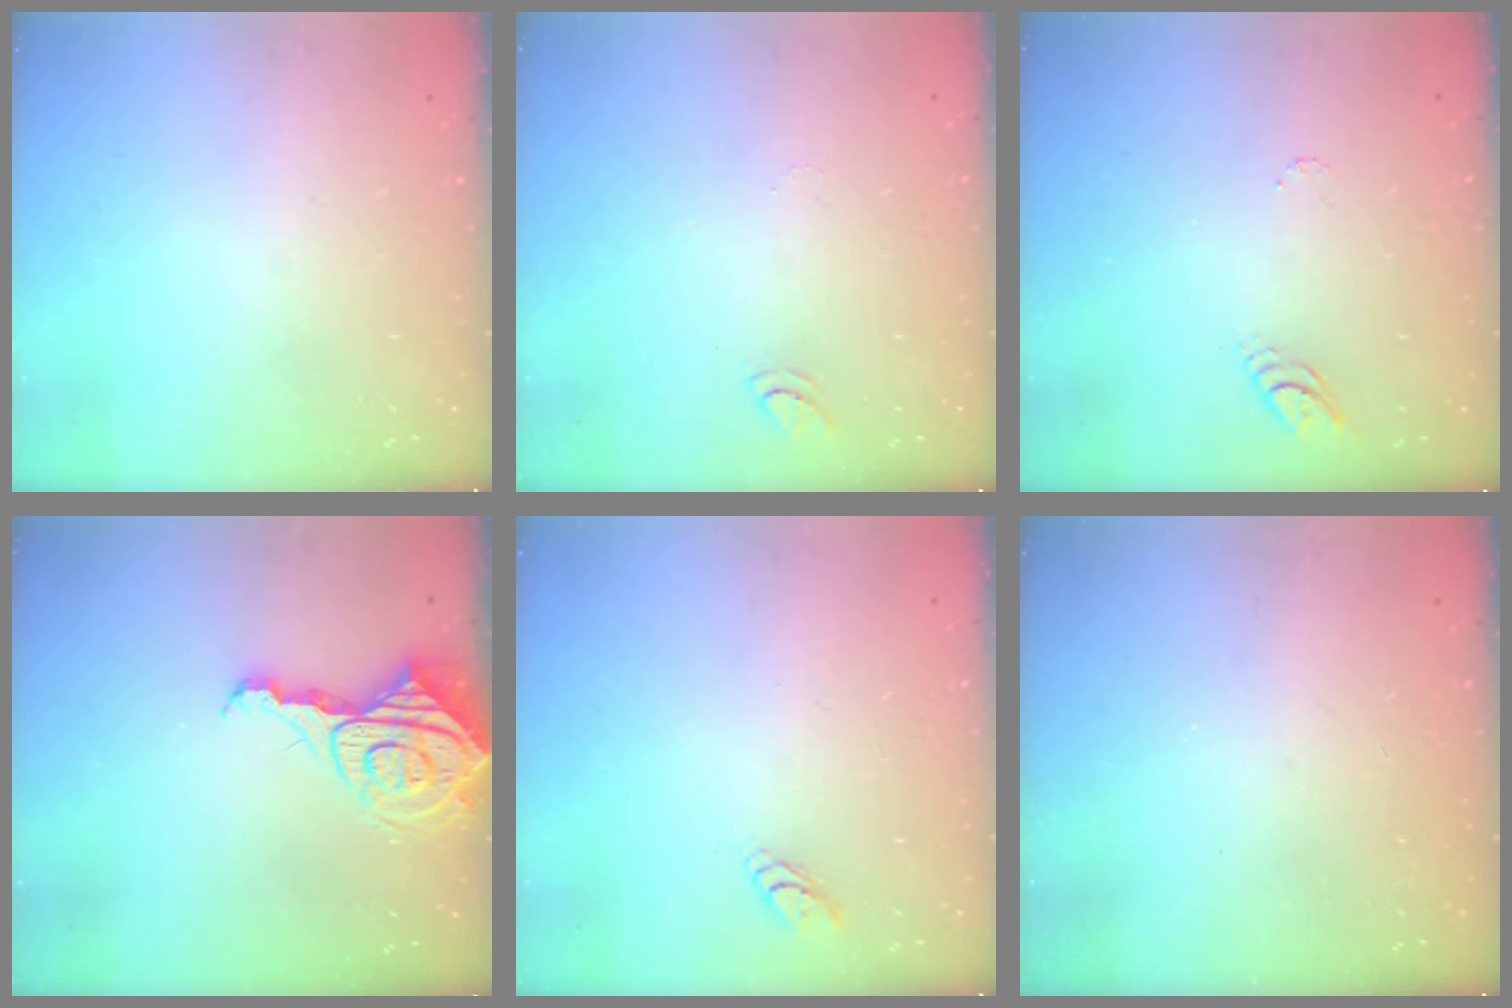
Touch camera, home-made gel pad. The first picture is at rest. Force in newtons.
{"total": 4.9, "press": 4.9, "slide": 0.5}
{"total": 3.4, "press": 3.4, "slide": 0.4}
{"total": 10.1, "press": 10.0, "slide": 0.9}
{"total": 3.3, "press": 3.3, "slide": 0.3}
{"total": 0.0}